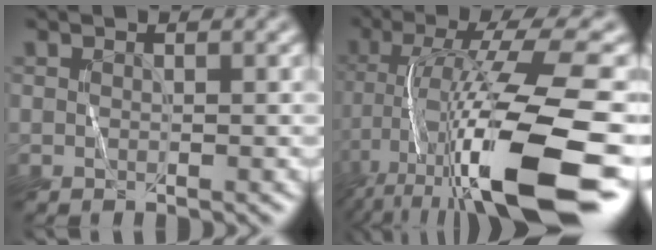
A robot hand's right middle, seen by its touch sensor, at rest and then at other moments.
{"total": 16.3, "force": [-6.8, 3.7, 14.3], "torque": [-0.258, 0.005, -0.112]}